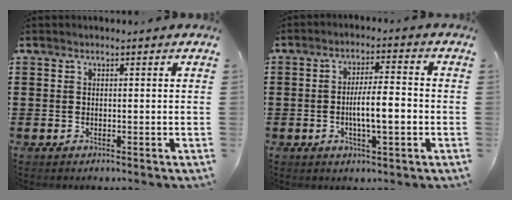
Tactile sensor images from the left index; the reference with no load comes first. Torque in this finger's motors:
{"motor_torque": [1.76, 0.38, 0.66, 0.11]}